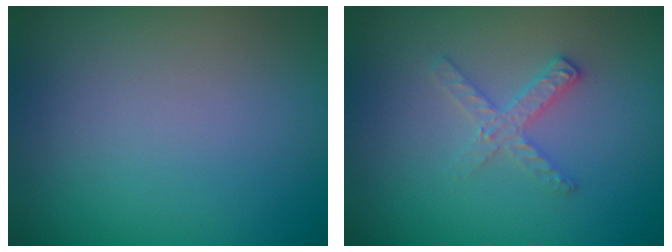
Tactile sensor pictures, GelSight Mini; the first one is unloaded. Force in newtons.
{"total": 2.0, "press": 2.0, "slide": 0.2}